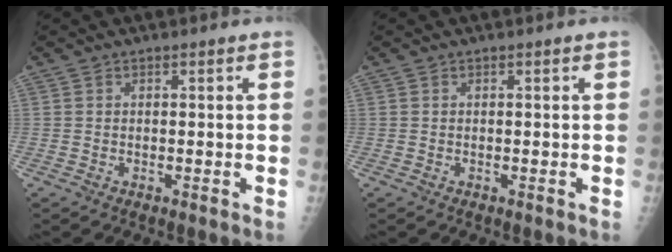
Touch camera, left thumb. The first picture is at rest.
{"total": 0.0}